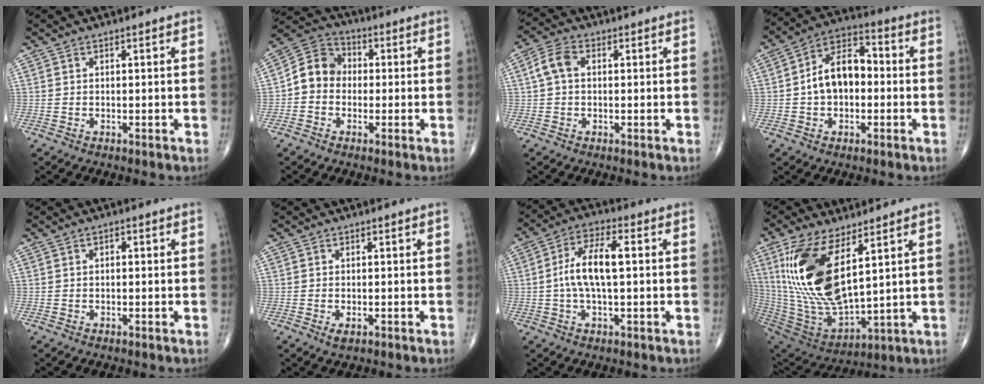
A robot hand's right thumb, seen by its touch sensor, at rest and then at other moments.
{"total": 7.9, "force": [-0.9, 6.8, 4.0], "torque": [-0.053, 0.034, -0.033]}
{"total": 4.9, "force": [0.6, 3.2, 3.6], "torque": [-0.075, 0.017, 0.007]}
{"total": 11.3, "force": [-0.4, 7.3, 8.6], "torque": [-0.129, 0.036, -0.019]}
{"total": 1.0, "force": [0.2, 0.6, 0.8], "torque": [-0.011, 0.003, 0.001]}
{"total": 1.5, "force": [-0.6, 0.7, 1.2], "torque": [-0.024, -0.003, -0.008]}
{"total": 9.5, "force": [0.5, 3.6, 8.8], "torque": [-0.182, 0.021, 0.003]}
{"total": 20.5, "force": [7.3, 8.3, 17.3], "torque": [-0.354, -0.039, 0.156]}